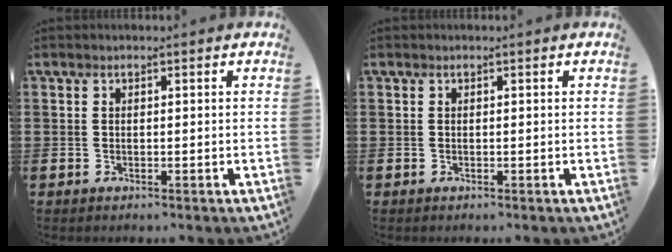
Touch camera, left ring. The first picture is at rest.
{"total": 0.0}